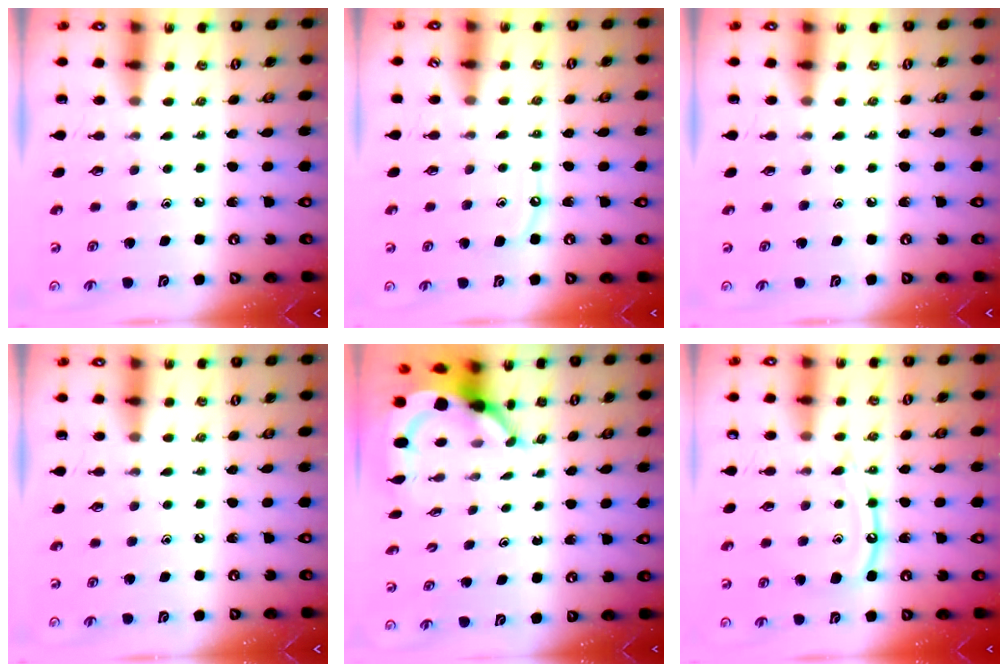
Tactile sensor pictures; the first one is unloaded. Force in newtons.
{"total": 5.2, "press": 5.1, "slide": 0.5}
{"total": 0.0}
{"total": 0.0}
{"total": 6.4, "press": 6.4, "slide": 0.9}
{"total": 11.2, "press": 11.2, "slide": 1.0}